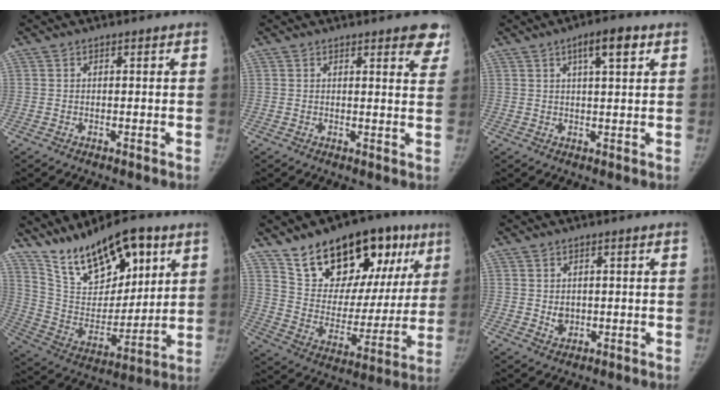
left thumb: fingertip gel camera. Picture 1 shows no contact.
{"total": 6.4, "force": [4.5, 1.9, 4.1], "torque": [-0.021, -0.019, 0.043]}
{"total": 6.1, "force": [2.9, 1.6, 5.1], "torque": [-0.073, -0.003, 0.044]}
{"total": 20.5, "force": [12.7, 9.3, 13.2], "torque": [-0.181, -0.054, 0.234]}
{"total": 25.5, "force": [14.8, 13.8, 15.5], "torque": [-0.180, -0.032, 0.240]}
{"total": 2.6, "force": [0.1, 2.1, 1.4], "torque": [-0.013, -0.003, 0.010]}